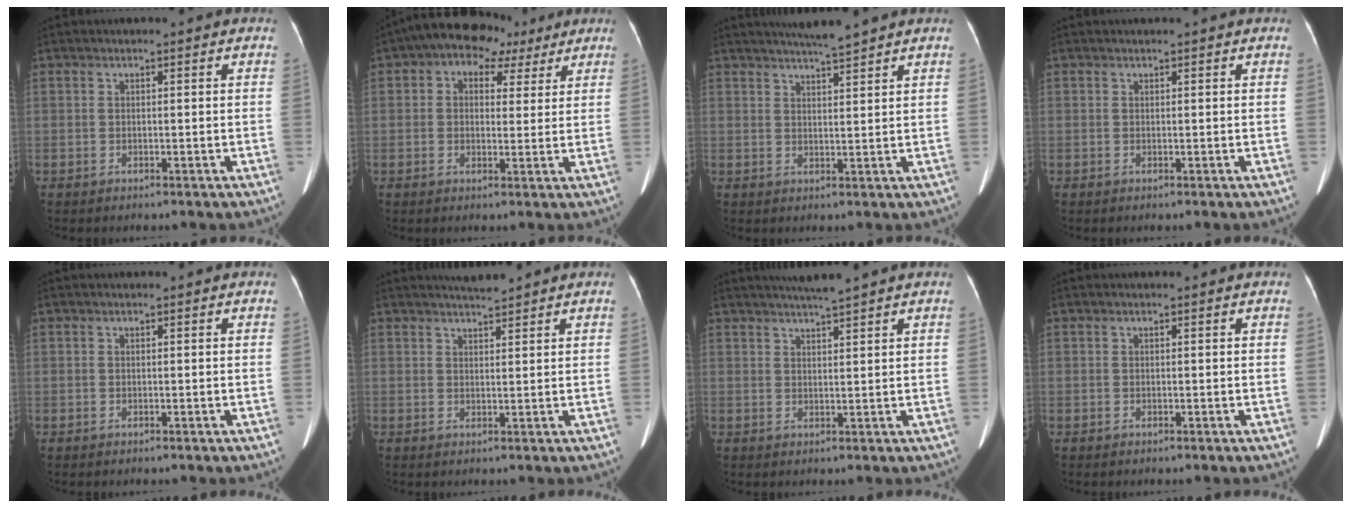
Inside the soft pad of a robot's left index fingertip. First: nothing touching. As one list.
[{"total": 8.0, "force": [4.2, 5.5, 4.1], "torque": [-0.056, 0.042, 0.060]}, {"total": 5.3, "force": [4.7, -0.6, 2.4], "torque": [-0.042, 0.006, 0.076]}, {"total": 0.0}, {"total": 0.0}, {"total": 2.6, "force": [2.4, -0.1, 0.7], "torque": [-0.012, 0.009, 0.043]}, {"total": 4.3, "force": [3.7, -0.7, 2.1], "torque": [-0.033, 0.011, 0.062]}, {"total": 0.0}]